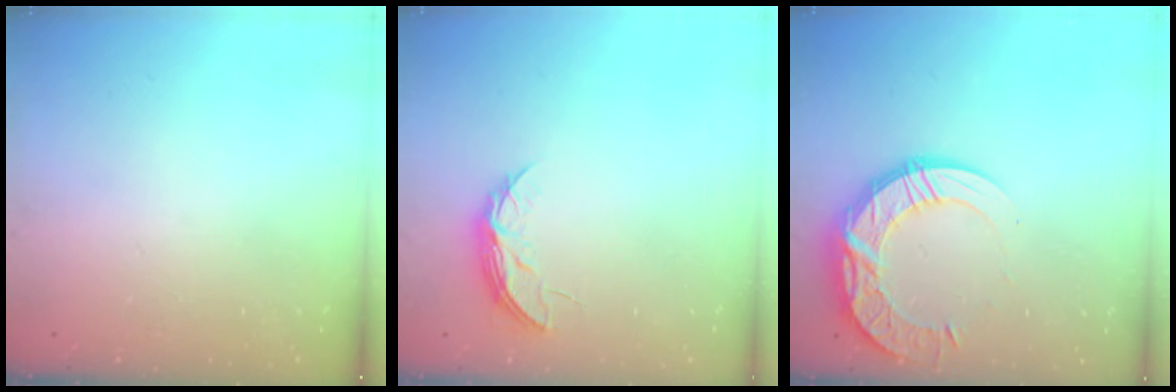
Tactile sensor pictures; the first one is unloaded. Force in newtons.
{"total": 5.5, "press": 5.5, "slide": 0.5}
{"total": 19.5, "press": 19.4, "slide": 1.5}